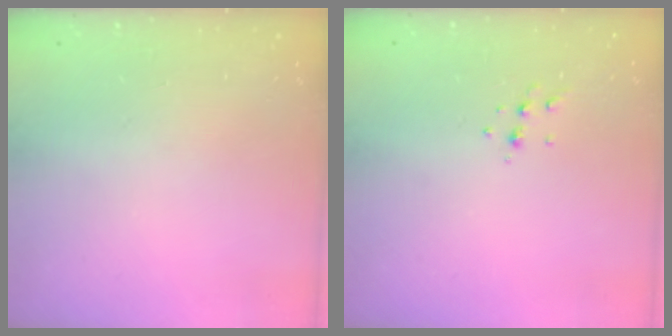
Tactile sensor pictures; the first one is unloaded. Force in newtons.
{"total": 4.3, "press": 4.2, "slide": 0.9}